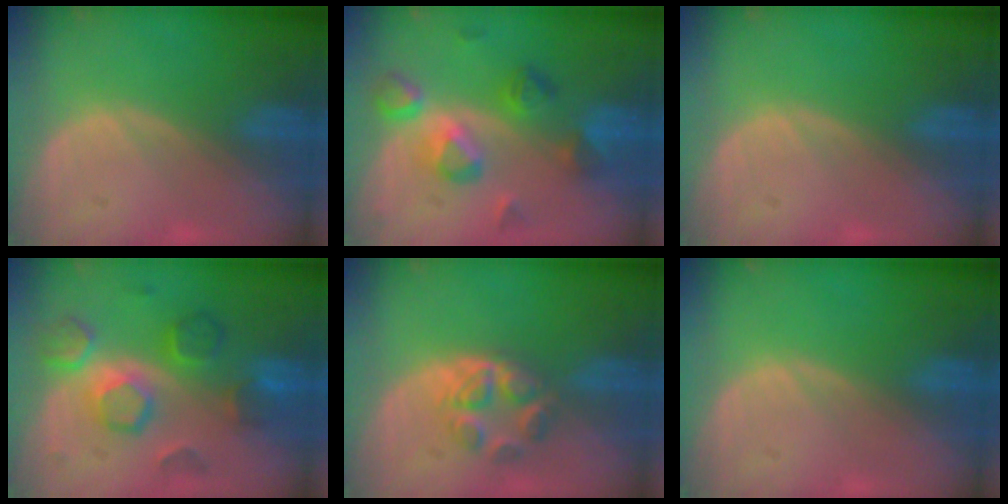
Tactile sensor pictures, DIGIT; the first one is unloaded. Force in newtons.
{"total": 7.4, "press": 7.3, "slide": 0.8}
{"total": 0.0}
{"total": 8.4, "press": 8.3, "slide": 1.3}
{"total": 5.0, "press": 4.8, "slide": 1.3}
{"total": 0.0}